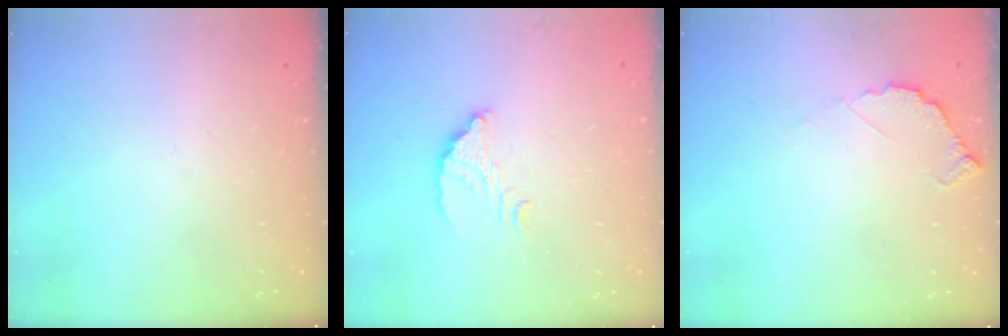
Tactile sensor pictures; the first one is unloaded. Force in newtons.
{"total": 3.7, "press": 3.7, "slide": 0.1}
{"total": 3.4, "press": 3.4, "slide": 0.1}